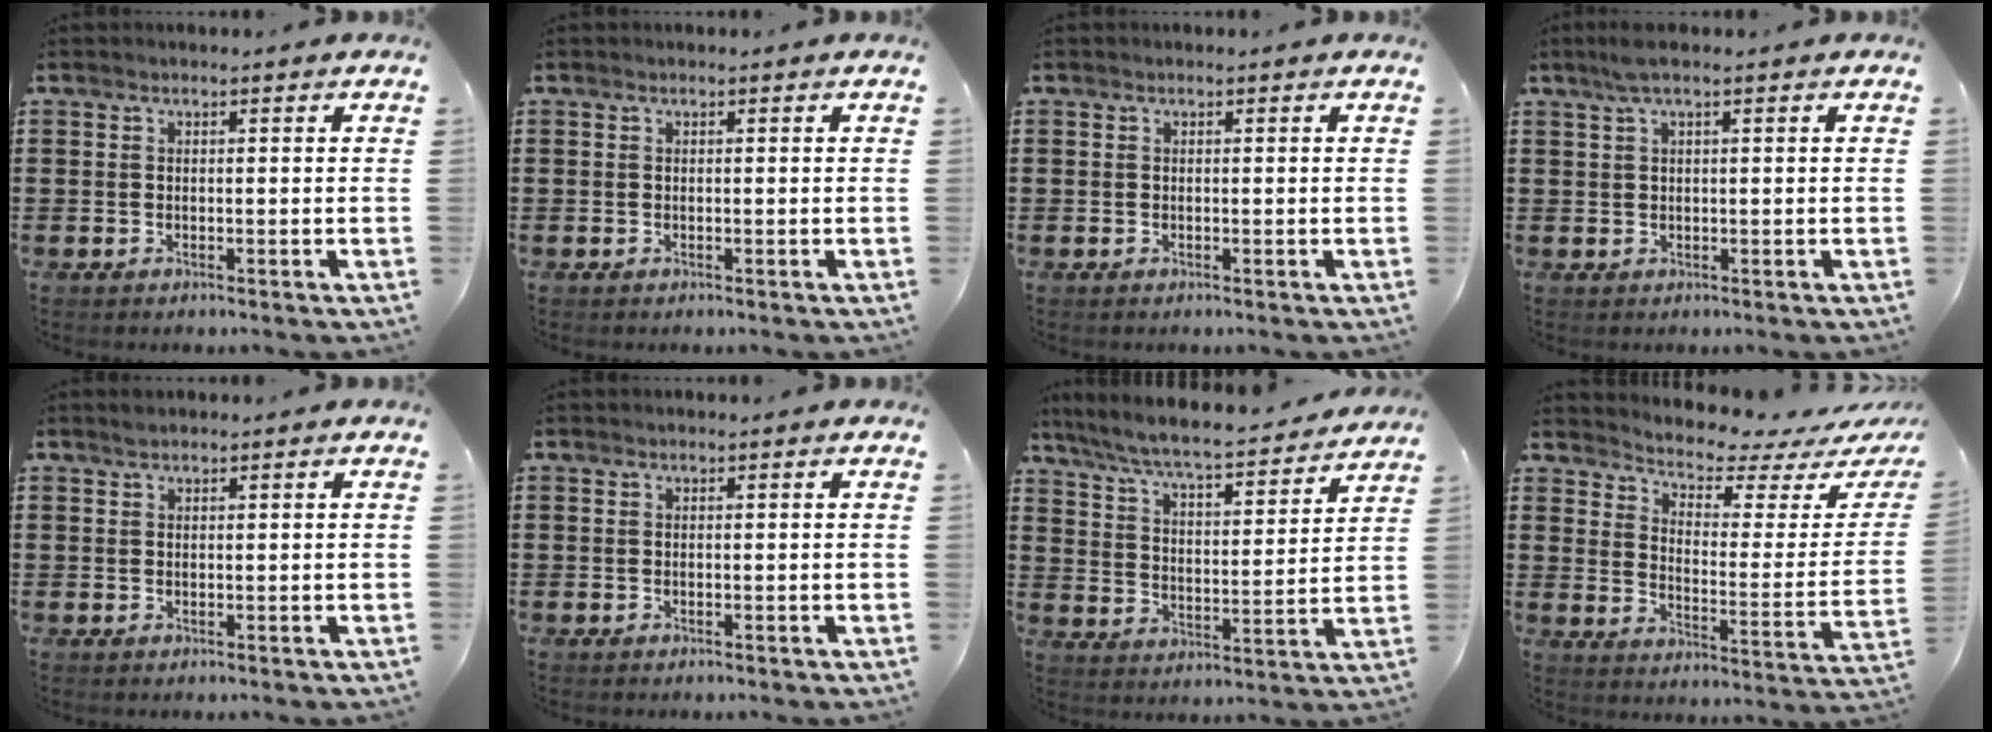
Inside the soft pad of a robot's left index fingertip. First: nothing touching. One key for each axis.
{"total": 0.0}
{"total": 0.0}
{"total": 2.4, "fx": 1.2, "fy": 0.2, "fz": 2.0, "tx": -0.041, "ty": 0.003, "tz": 0.021}
{"total": 1.1, "fx": 1.0, "fy": 0.3, "fz": 0.4, "tx": -0.009, "ty": 0.001, "tz": 0.019}
{"total": 0.0}
{"total": 6.4, "fx": 5.9, "fy": 0.1, "fz": 2.6, "tx": -0.075, "ty": -0.043, "tz": 0.094}
{"total": 3.9, "fx": 3.6, "fy": 0.5, "fz": 1.3, "tx": -0.042, "ty": -0.035, "tz": 0.052}